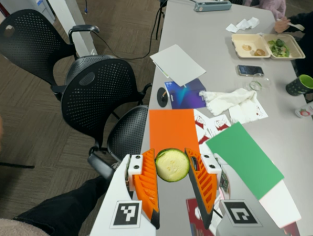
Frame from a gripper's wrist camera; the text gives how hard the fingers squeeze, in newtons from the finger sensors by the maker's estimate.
{"total": 9.0, "left": 8.5, "right": 9.4}